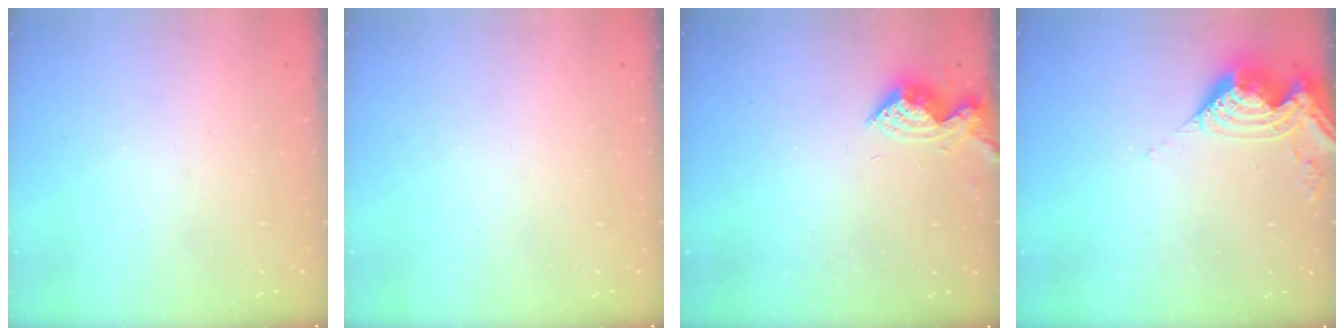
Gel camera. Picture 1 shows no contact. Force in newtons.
{"total": 0.0}
{"total": 9.7, "press": 9.7, "slide": 0.4}
{"total": 9.9, "press": 9.8, "slide": 1.2}